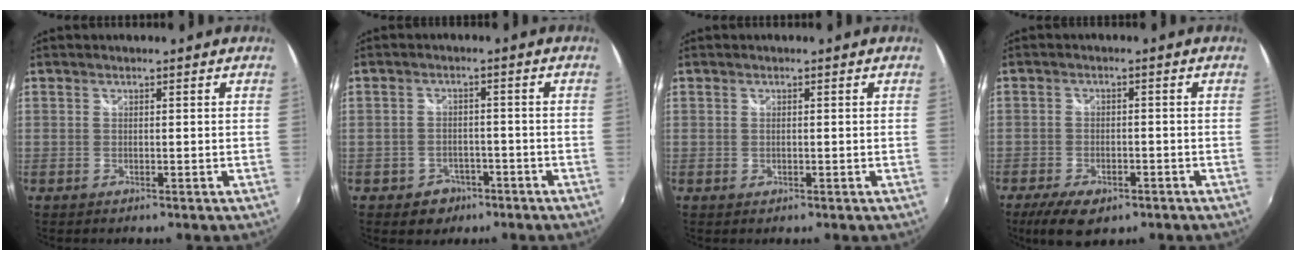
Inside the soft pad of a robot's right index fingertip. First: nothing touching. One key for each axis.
{"total": 5.1, "fx": -2.9, "fy": 4.0, "fz": 1.1, "tx": -0.038, "ty": 0.011, "tz": -0.034}
{"total": 0.7, "fx": -0.1, "fy": 0.5, "fz": 0.5, "tx": -0.011, "ty": -0.002, "tz": -0.002}
{"total": 6.0, "fx": -3.7, "fy": 2.8, "fz": 3.8, "tx": -0.090, "ty": -0.023, "tz": -0.062}